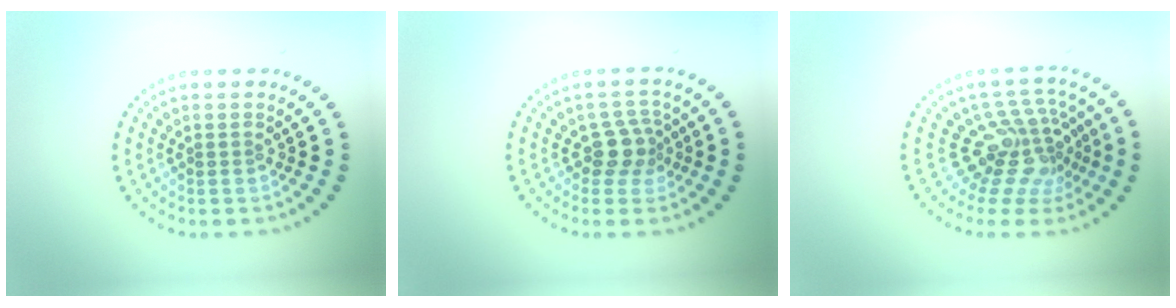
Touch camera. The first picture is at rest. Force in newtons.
{"total": 2.5, "press": 2.0, "slide": 1.6}
{"total": 4.6, "press": 3.0, "slide": 3.4}